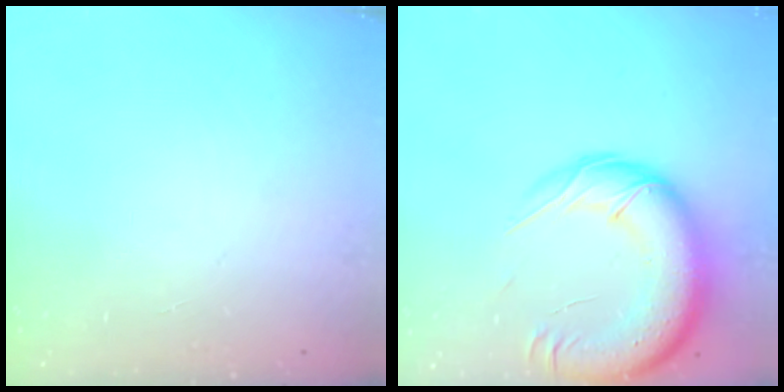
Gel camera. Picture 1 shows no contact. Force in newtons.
{"total": 22.3, "press": 21.7, "slide": 5.0}